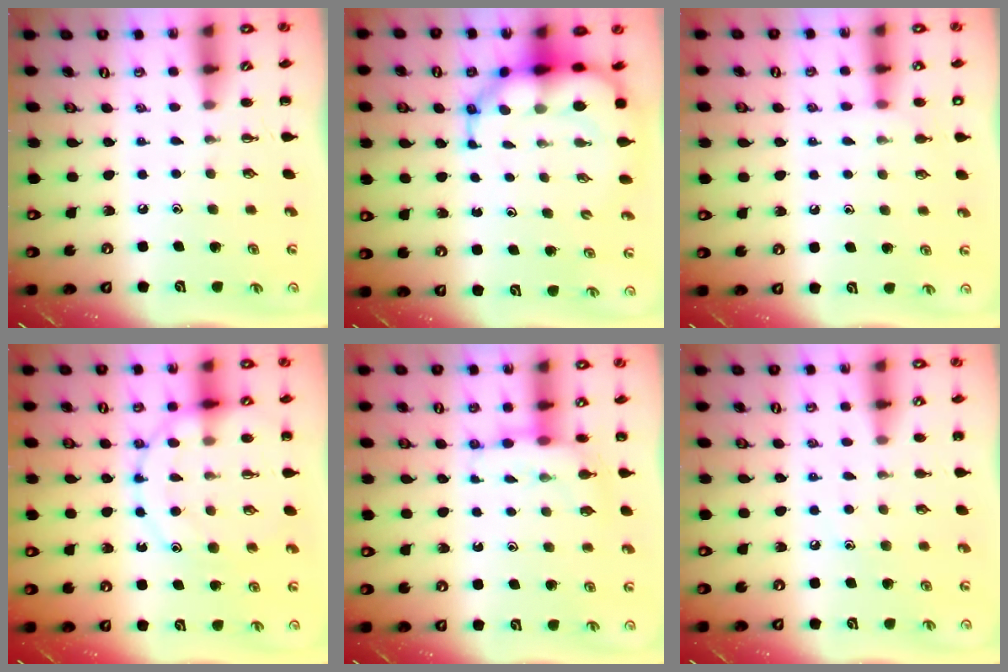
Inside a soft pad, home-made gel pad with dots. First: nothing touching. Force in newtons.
{"total": 9.2, "press": 8.7, "slide": 3.0}
{"total": 7.4, "press": 7.2, "slide": 1.7}
{"total": 14.9, "press": 14.8, "slide": 1.8}
{"total": 8.3, "press": 8.3, "slide": 1.0}
{"total": 7.6, "press": 7.4, "slide": 1.7}